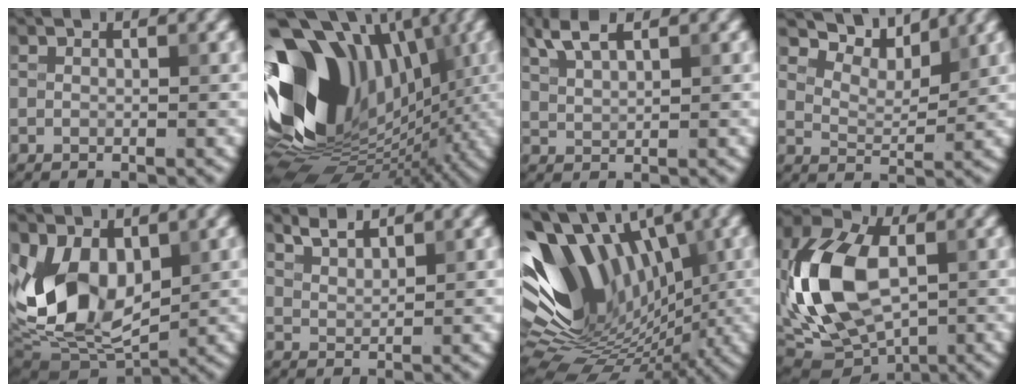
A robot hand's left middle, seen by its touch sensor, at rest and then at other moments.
{"total": 16.9, "force": [0.7, 11.8, 12.1], "torque": [-0.234, 0.024, -0.001]}
{"total": 3.3, "force": [2.3, 1.2, 2.1], "torque": [-0.049, 0.008, 0.048]}
{"total": 5.1, "force": [4.5, 1.5, 1.8], "torque": [-0.037, 0.003, 0.069]}
{"total": 9.1, "force": [1.2, 6.2, 6.6], "torque": [-0.137, -0.019, 0.022]}
{"total": 2.1, "force": [1.9, 0.6, 0.7], "torque": [-0.014, 0.002, 0.040]}
{"total": 15.7, "force": [2.3, 10.1, 11.8], "torque": [-0.204, 0.025, 0.036]}
{"total": 13.2, "force": [-0.1, 8.1, 10.4], "torque": [-0.234, 0.003, -0.011]}